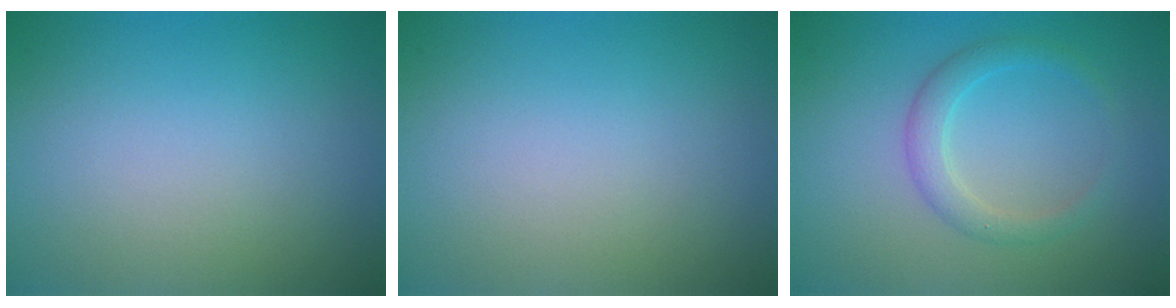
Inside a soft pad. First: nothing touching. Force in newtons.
{"total": 0.0}
{"total": 2.4, "press": 2.3, "slide": 0.2}